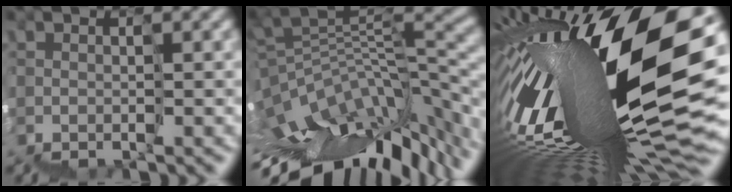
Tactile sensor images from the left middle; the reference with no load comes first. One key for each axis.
{"total": 8.5, "fx": -3.8, "fy": 3.0, "fz": 6.9, "tx": -0.131, "ty": 0.038, "tz": -0.053}
{"total": 17.2, "fx": 4.2, "fy": 5.3, "fz": 15.8, "tx": -0.307, "ty": -0.012, "tz": 0.075}